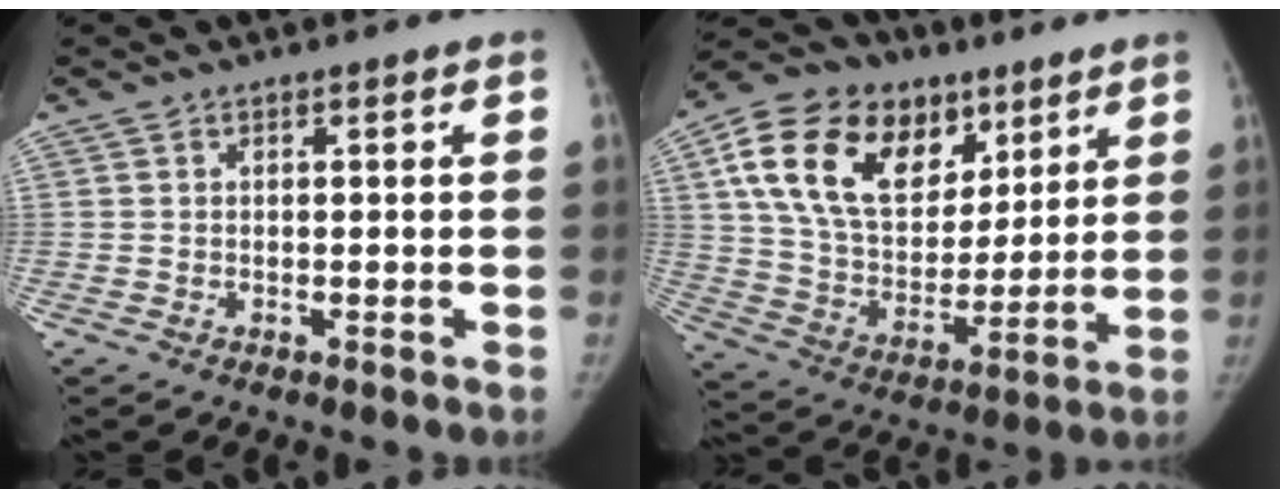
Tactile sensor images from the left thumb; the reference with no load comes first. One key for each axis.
{"total": 24.1, "fx": 11.1, "fy": 15.7, "fz": 14.5, "tx": -0.239, "ty": -0.010, "tz": 0.196}